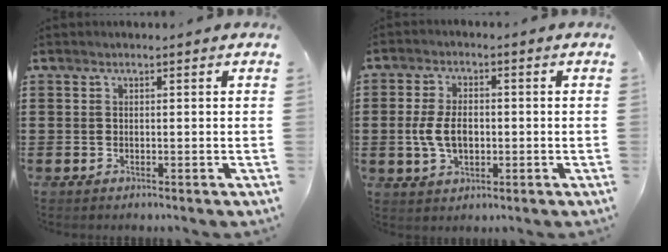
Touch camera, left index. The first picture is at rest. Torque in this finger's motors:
{"motor_torque": [1.06, -0.04, 0.46, 0.15]}